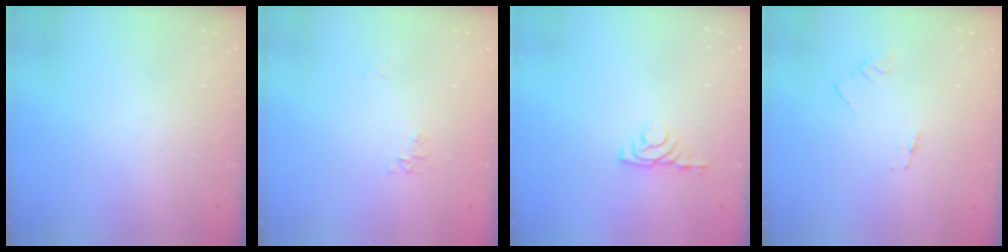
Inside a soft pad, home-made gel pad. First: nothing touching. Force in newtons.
{"total": 5.0, "press": 5.0, "slide": 0.6}
{"total": 3.7, "press": 3.7, "slide": 0.6}
{"total": 0.0}